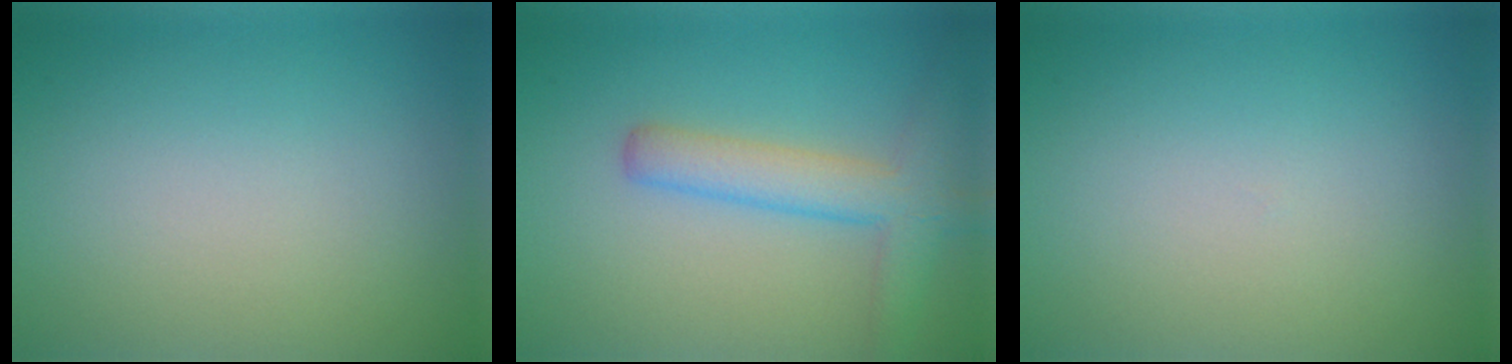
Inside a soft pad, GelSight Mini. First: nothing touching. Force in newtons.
{"total": 4.3, "press": 4.3, "slide": 0.3}
{"total": 0.0}